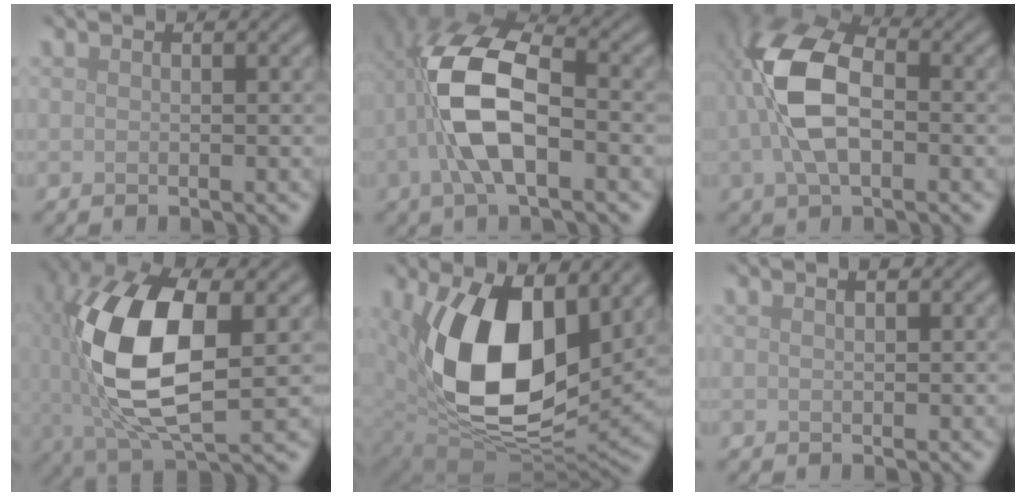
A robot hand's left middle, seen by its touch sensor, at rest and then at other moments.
{"total": 9.8, "force": [-1.4, 4.4, 8.6], "torque": [-0.174, 0.016, -0.030]}
{"total": 8.7, "force": [-0.4, 4.7, 7.2], "torque": [-0.158, 0.014, -0.014]}
{"total": 12.4, "force": [0.9, 5.4, 11.2], "torque": [-0.220, 0.002, 0.018]}
{"total": 14.1, "force": [3.1, 8.5, 10.8], "torque": [-0.191, -0.030, 0.062]}
{"total": 0.7, "force": [0.4, 0.2, 0.6], "torque": [-0.010, 0.003, 0.007]}